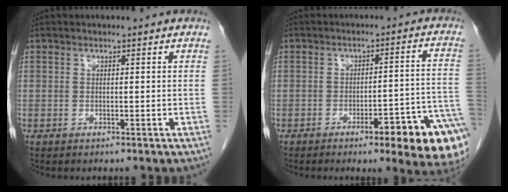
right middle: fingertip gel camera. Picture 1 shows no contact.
{"total": 13.4, "force": [-7.4, 1.2, 11.1], "torque": [-0.061, 0.022, -0.088]}